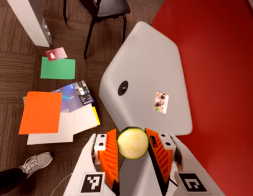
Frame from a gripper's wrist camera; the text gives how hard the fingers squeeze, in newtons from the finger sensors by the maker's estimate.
{"total": 10.2, "left": 10.6, "right": 9.7}